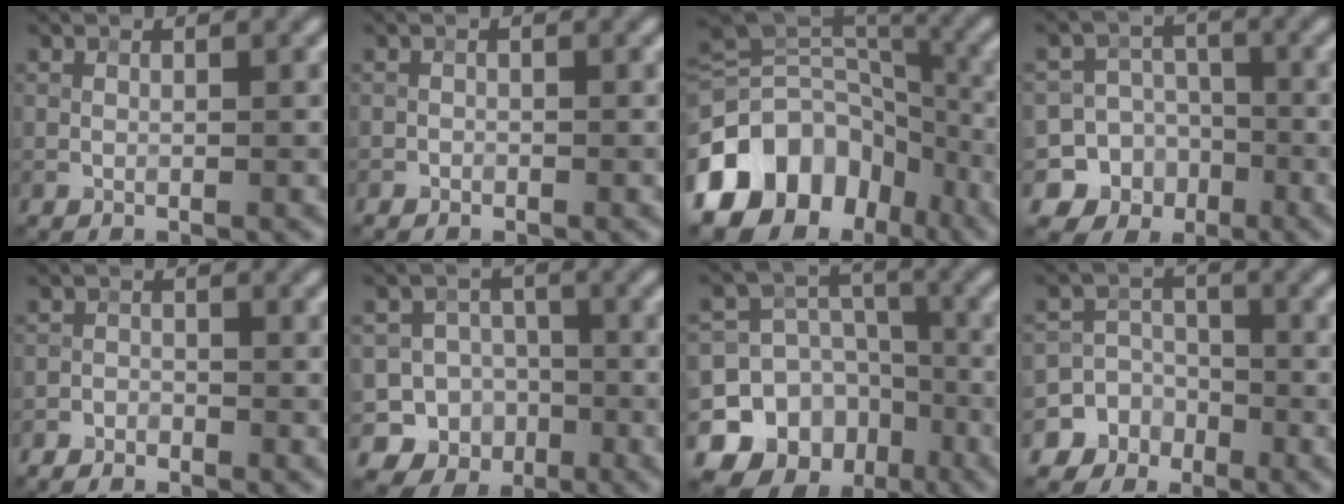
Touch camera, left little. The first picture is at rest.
{"total": 0.6, "force": [-0.5, 0.3, -0.1], "torque": [0.005, -0.001, -0.005]}
{"total": 13.6, "force": [-6.4, 9.9, 6.8], "torque": [-0.141, 0.019, -0.120]}
{"total": 12.1, "force": [-5.2, 10.9, 1.2], "torque": [-0.040, -0.017, -0.088]}
{"total": 1.9, "force": [-1.6, 0.9, 0.3], "torque": [0.001, 0.005, -0.033]}
{"total": 10.4, "force": [-4.3, 9.4, 1.3], "torque": [-0.007, -0.009, -0.086]}
{"total": 15.0, "force": [-7.1, 12.7, 3.4], "torque": [-0.074, -0.040, -0.117]}
{"total": 7.7, "force": [-4.1, 6.5, 0.0], "torque": [0.008, 0.002, -0.088]}